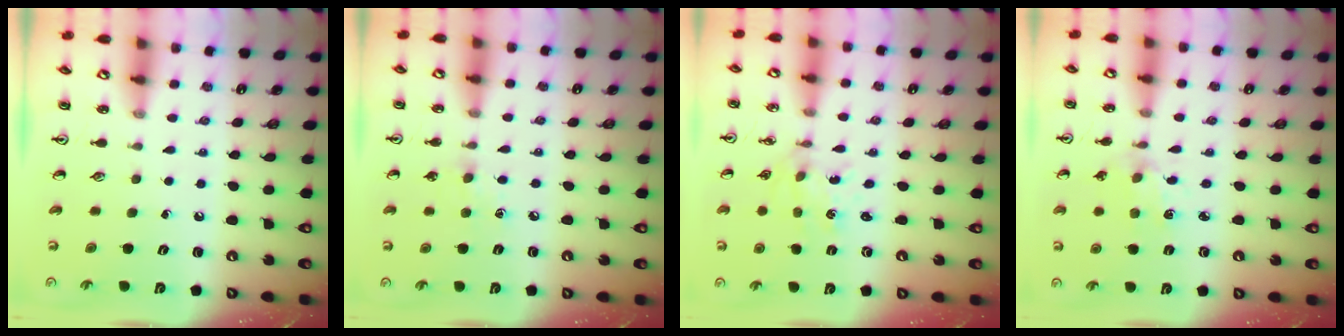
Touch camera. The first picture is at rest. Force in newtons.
{"total": 6.9, "press": 6.8, "slide": 0.6}
{"total": 1.5, "press": 1.5, "slide": 0.2}
{"total": 1.9, "press": 1.8, "slide": 0.3}